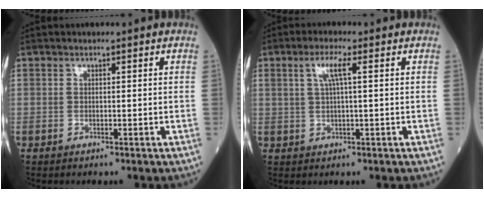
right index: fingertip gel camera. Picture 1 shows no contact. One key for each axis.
{"total": 3.8, "fx": 1.3, "fy": 0.3, "fz": 3.5, "tx": -0.076, "ty": 0.010, "tz": 0.025}